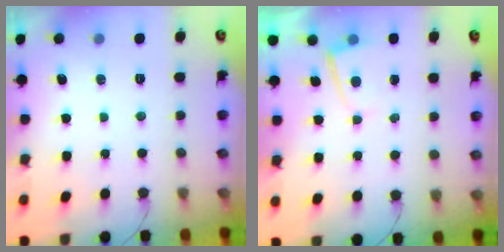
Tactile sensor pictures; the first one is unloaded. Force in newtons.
{"total": 2.3, "press": 2.3, "slide": 0.2}